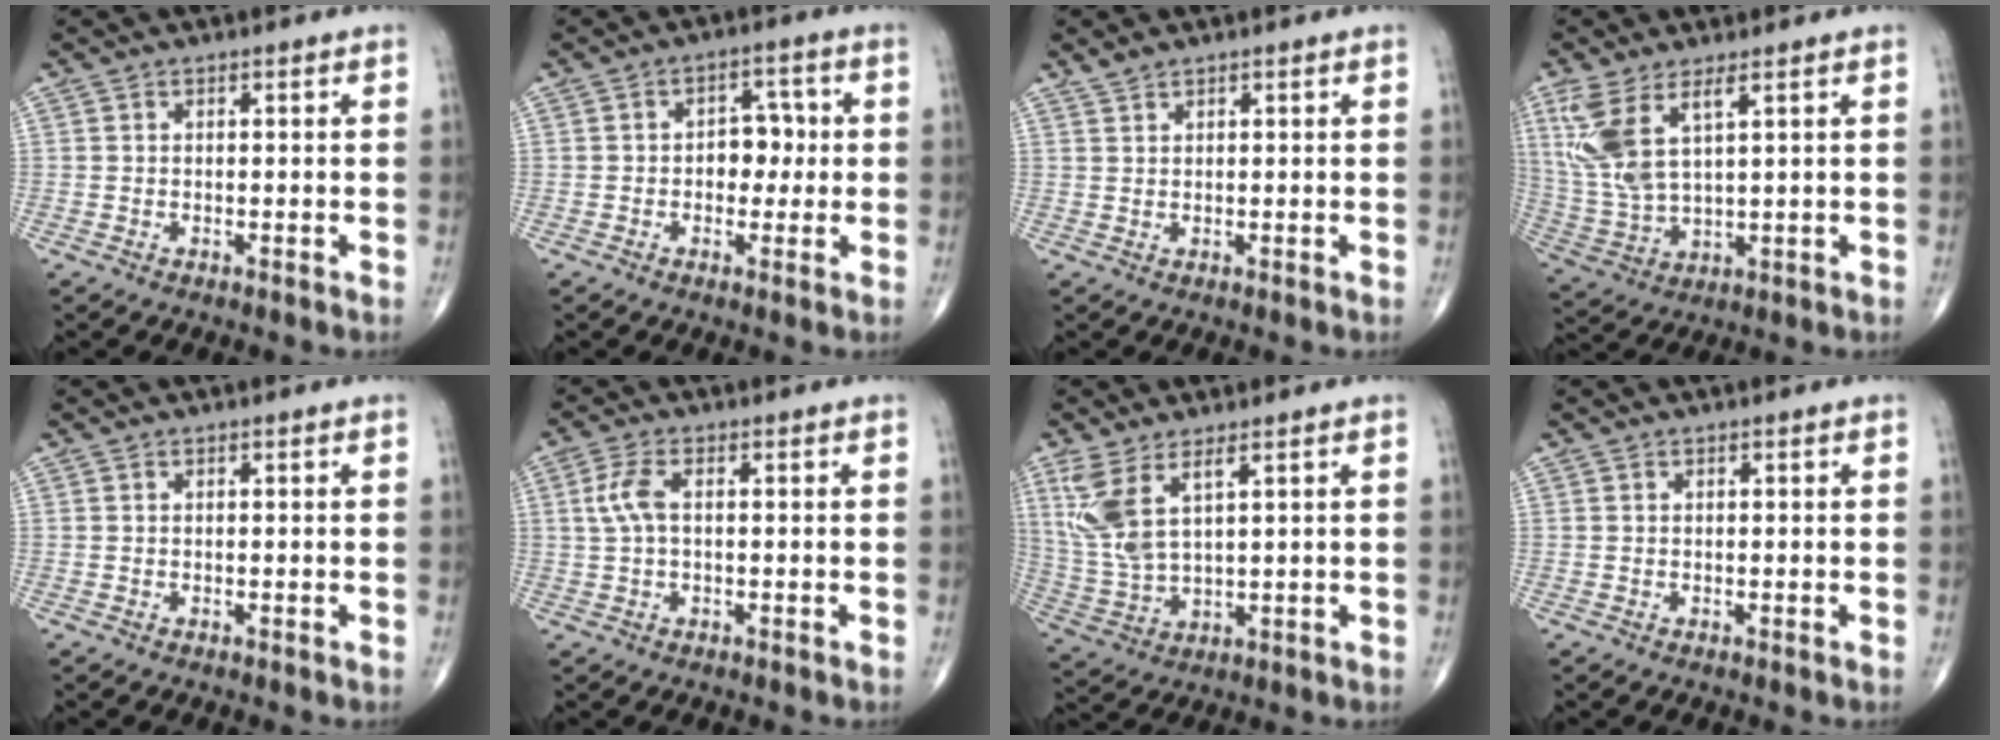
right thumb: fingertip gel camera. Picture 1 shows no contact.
{"total": 5.7, "force": [-0.1, 4.0, 4.0], "torque": [-0.024, 0.015, -0.007]}
{"total": 1.6, "force": [1.4, 0.5, 0.5], "torque": [-0.006, 0.002, 0.030]}
{"total": 10.7, "force": [4.8, 3.9, 8.7], "torque": [-0.201, -0.020, 0.111]}
{"total": 0.0}
{"total": 4.4, "force": [0.6, 2.0, 3.9], "torque": [-0.102, 0.010, 0.009]}
{"total": 9.4, "force": [4.5, 3.4, 7.5], "torque": [-0.174, -0.020, 0.104]}
{"total": 0.0}